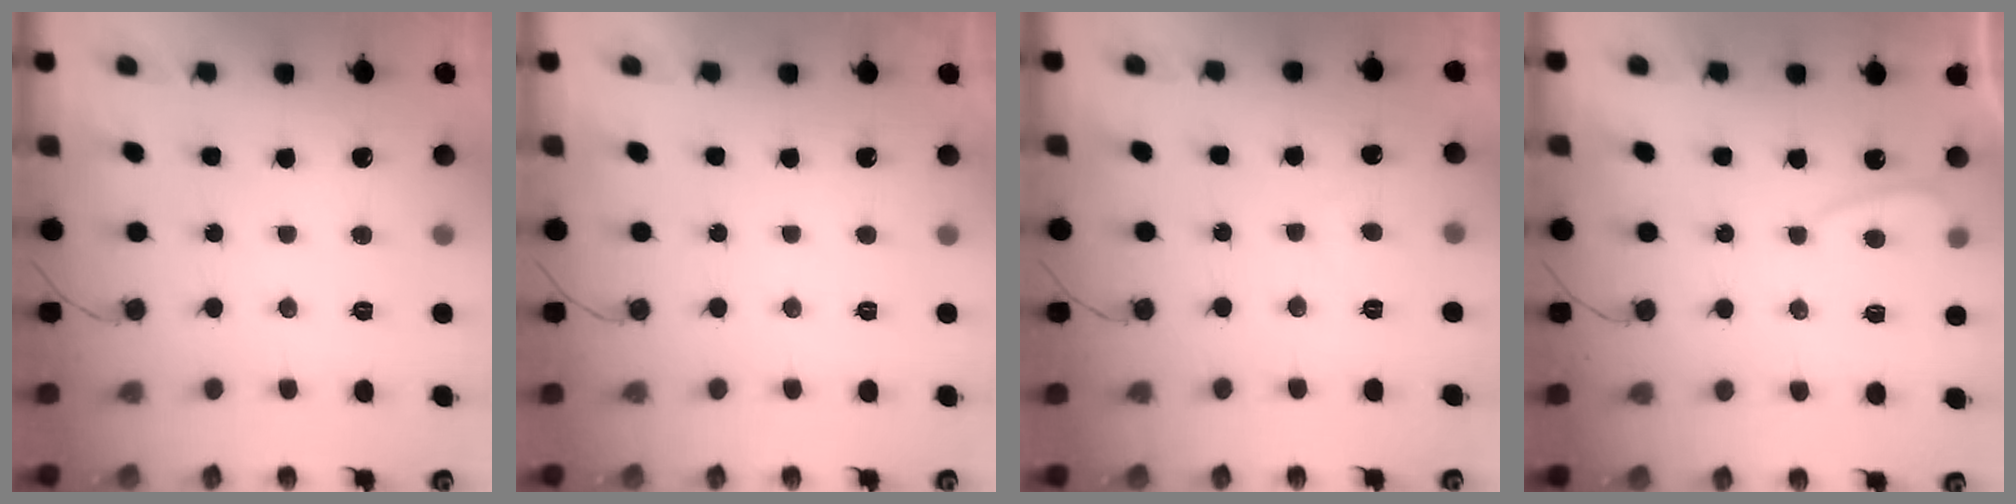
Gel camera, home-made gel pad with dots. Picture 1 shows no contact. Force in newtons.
{"total": 2.2, "press": 2.1, "slide": 0.4}
{"total": 1.6, "press": 1.5, "slide": 0.6}
{"total": 2.0, "press": 2.0, "slide": 0.6}